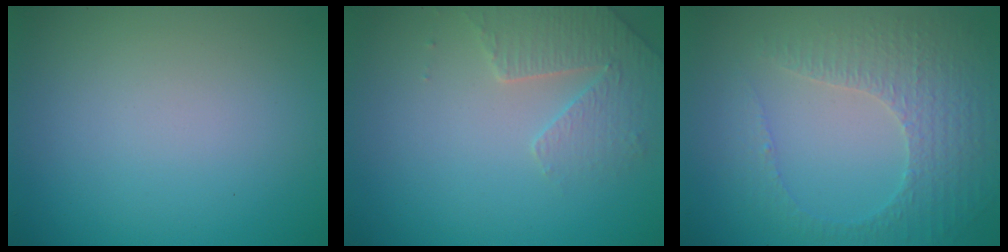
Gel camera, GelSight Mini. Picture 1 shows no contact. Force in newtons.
{"total": 3.2, "press": 3.1, "slide": 0.8}
{"total": 4.6, "press": 3.3, "slide": 3.2}